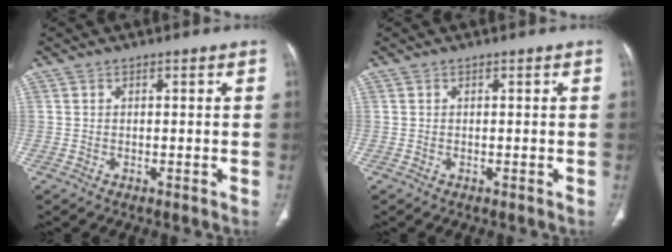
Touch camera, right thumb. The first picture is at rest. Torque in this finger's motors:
{"motor_torque": [0.00, 0.00, 0.00, 0.00, 0.03]}